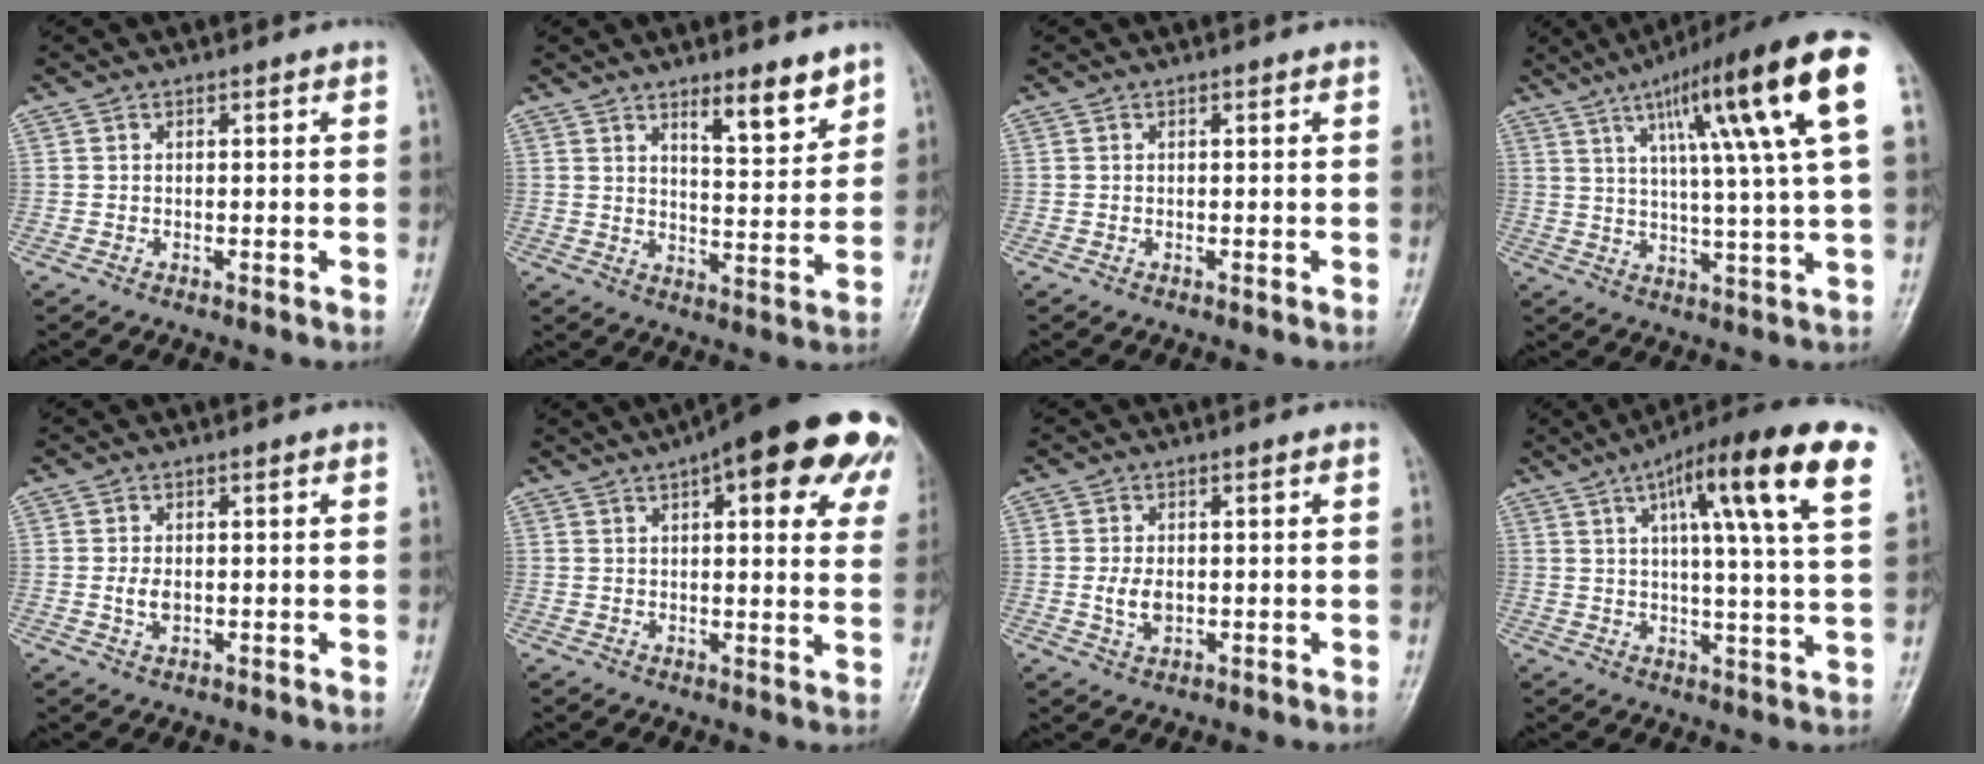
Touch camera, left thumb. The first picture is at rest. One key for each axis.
{"total": 8.0, "fx": 5.6, "fy": 2.0, "fz": 5.3, "tx": -0.065, "ty": -0.046, "tz": 0.086}
{"total": 0.0}
{"total": 20.6, "fx": 8.2, "fy": 1.8, "fz": 18.8, "tx": -0.281, "ty": -0.004, "tz": 0.118}
{"total": 2.3, "fx": -0.2, "fy": 1.5, "fz": 1.7, "tx": -0.033, "ty": 0.001, "tz": -0.003}
{"total": 22.7, "fx": 10.6, "fy": 7.5, "fz": 18.6, "tx": -0.219, "ty": 0.007, "tz": 0.125}
{"total": 3.4, "fx": -0.3, "fy": 2.2, "fz": 2.6, "tx": -0.046, "ty": -0.001, "tz": -0.003}
{"total": 18.6, "fx": 8.3, "fy": 2.9, "fz": 16.4, "tx": -0.231, "ty": -0.007, "tz": 0.113}